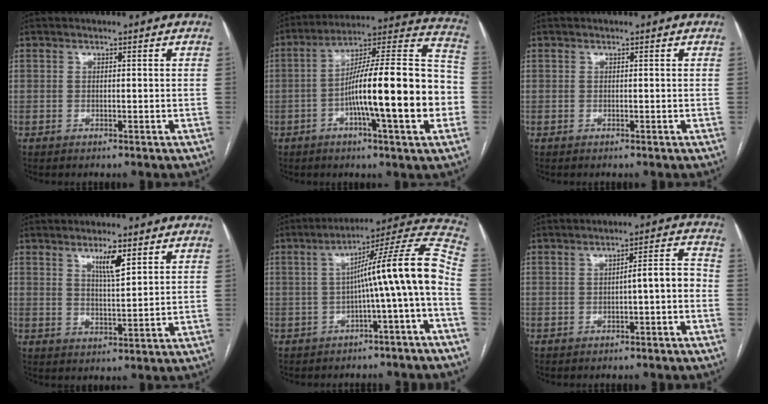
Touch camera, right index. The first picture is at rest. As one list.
[{"total": 21.4, "force": [-4.5, 1.8, 20.8], "torque": [-0.287, 0.023, -0.070]}, {"total": 0.0}, {"total": 4.5, "force": [2.6, 0.5, 3.6], "torque": [-0.064, -0.006, 0.048]}, {"total": 14.2, "force": [-2.5, -1.2, 14.0], "torque": [-0.186, 0.040, -0.043]}, {"total": 5.2, "force": [-1.4, 0.4, 5.0], "torque": [-0.064, 0.024, -0.018]}]